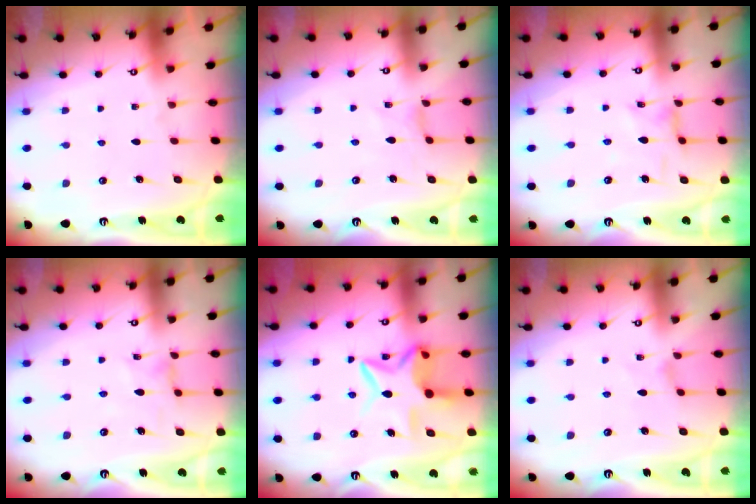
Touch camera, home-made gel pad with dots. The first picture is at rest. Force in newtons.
{"total": 0.6, "press": 0.6, "slide": 0.1}
{"total": 1.3, "press": 1.2, "slide": 0.4}
{"total": 0.7, "press": 0.7, "slide": 0.3}
{"total": 10.9, "press": 10.8, "slide": 1.5}
{"total": 0.0}